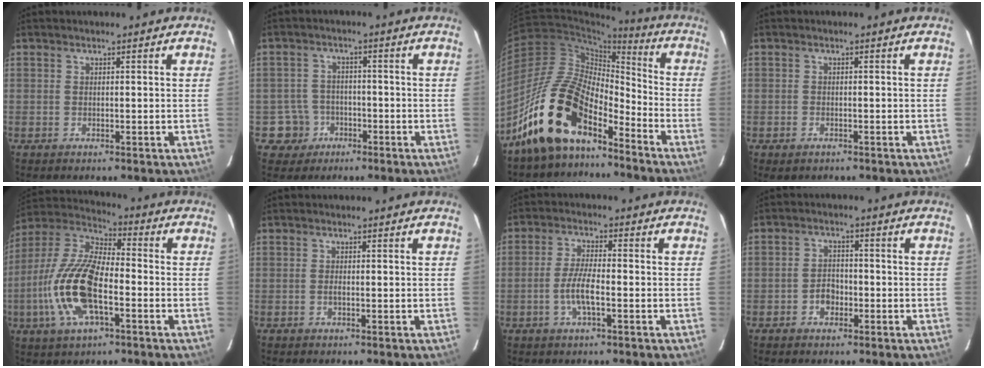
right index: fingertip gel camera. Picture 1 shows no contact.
{"total": 5.3, "force": [-2.4, 4.7, -0.1], "torque": [-0.011, 0.022, -0.039]}
{"total": 16.5, "force": [-11.7, 6.9, 9.3], "torque": [-0.181, 0.011, -0.229]}
{"total": 1.0, "force": [-0.8, 0.6, 0.2], "torque": [-0.006, 0.001, -0.015]}
{"total": 17.0, "force": [-4.7, 6.8, 14.8], "torque": [-0.316, -0.003, -0.095]}
{"total": 0.7, "force": [-0.2, 0.2, 0.6], "torque": [-0.013, -0.001, -0.005]}
{"total": 5.8, "force": [-1.9, 1.3, 5.3], "torque": [-0.108, -0.001, -0.038]}
{"total": 3.5, "force": [-1.5, 2.6, 1.8], "torque": [-0.035, 0.010, -0.023]}